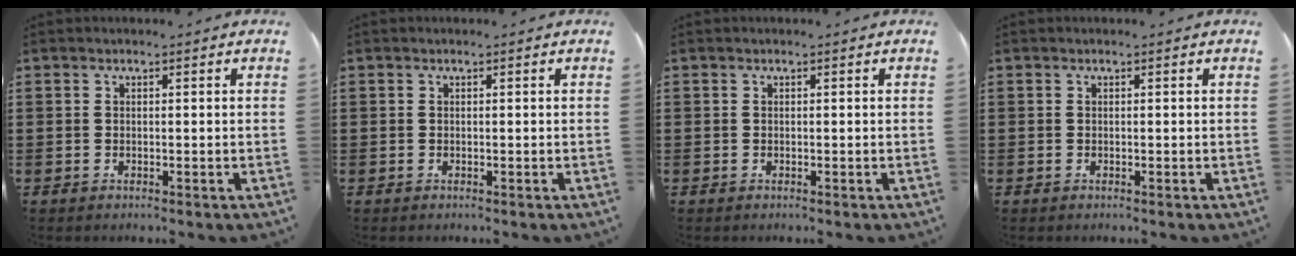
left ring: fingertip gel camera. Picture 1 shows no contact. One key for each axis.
{"total": 0.0}
{"total": 0.0}
{"total": 0.0}